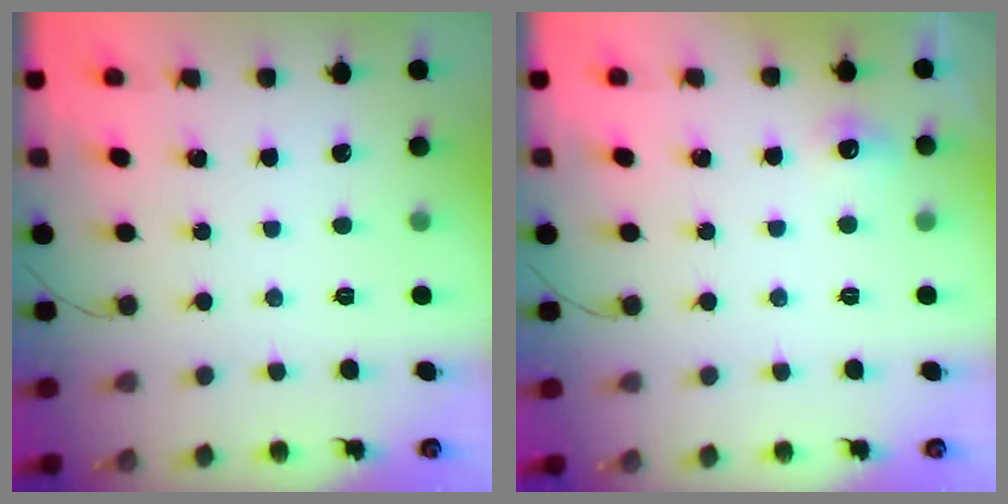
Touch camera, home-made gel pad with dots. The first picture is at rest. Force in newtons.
{"total": 5.7, "press": 5.5, "slide": 1.5}